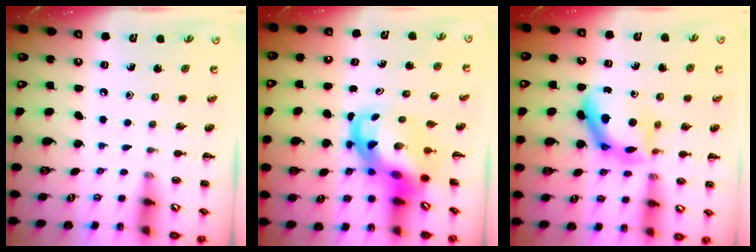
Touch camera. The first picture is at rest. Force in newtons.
{"total": 7.8, "press": 7.6, "slide": 2.0}
{"total": 11.6, "press": 11.6, "slide": 0.2}